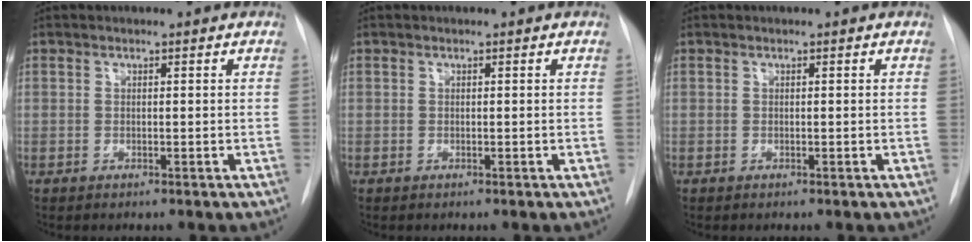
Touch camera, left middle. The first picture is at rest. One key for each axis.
{"total": 0.0}
{"total": 0.0}